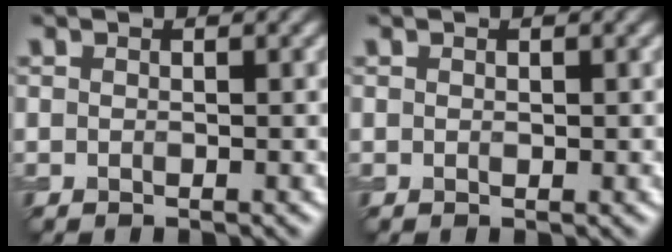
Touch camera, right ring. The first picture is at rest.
{"total": 0.0}